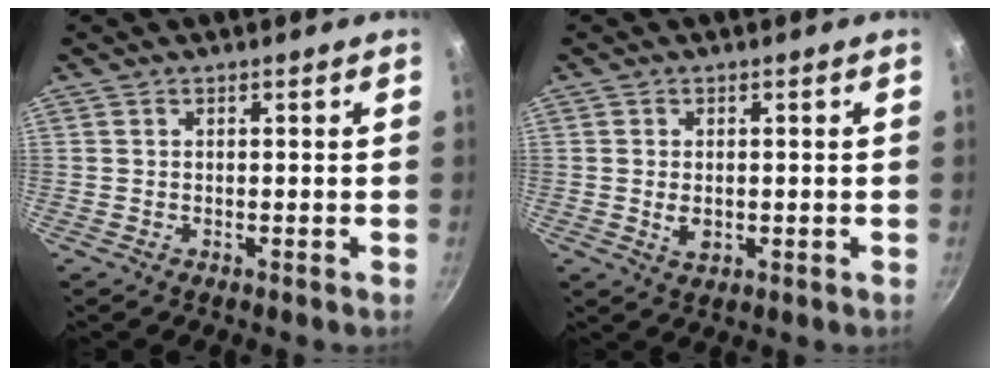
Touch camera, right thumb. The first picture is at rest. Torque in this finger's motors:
{"motor_torque": [-0.26, 0.15, 0.58, 0.02, 0.04]}